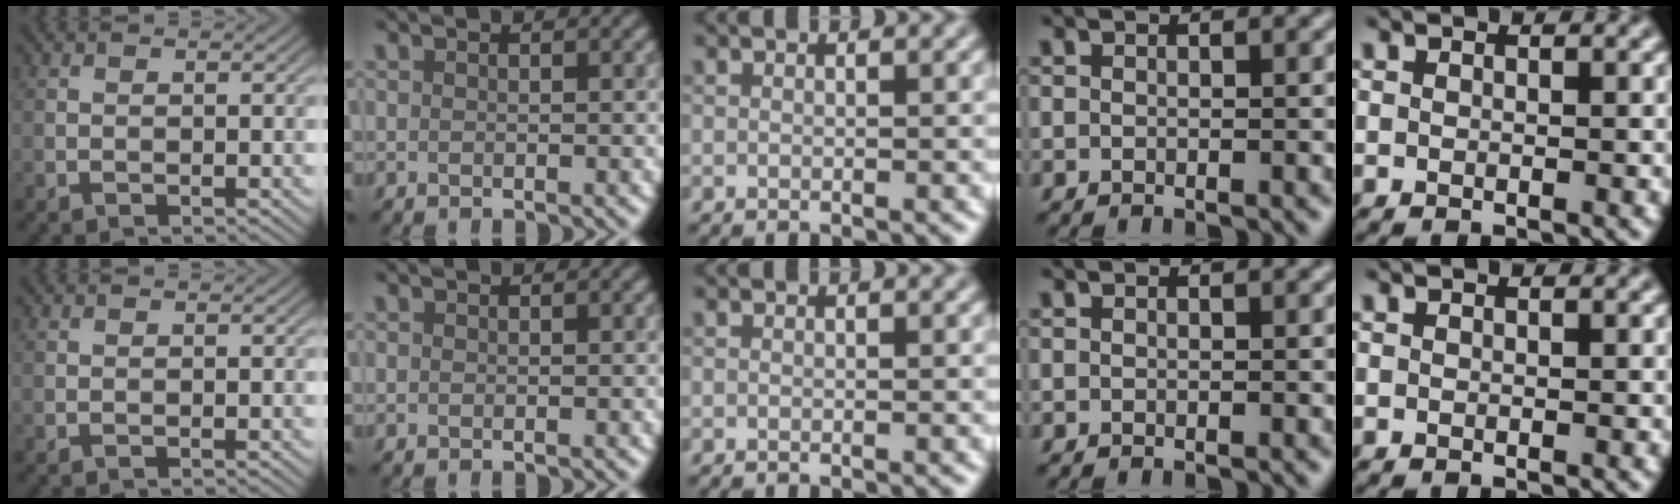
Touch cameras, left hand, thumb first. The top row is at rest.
{}